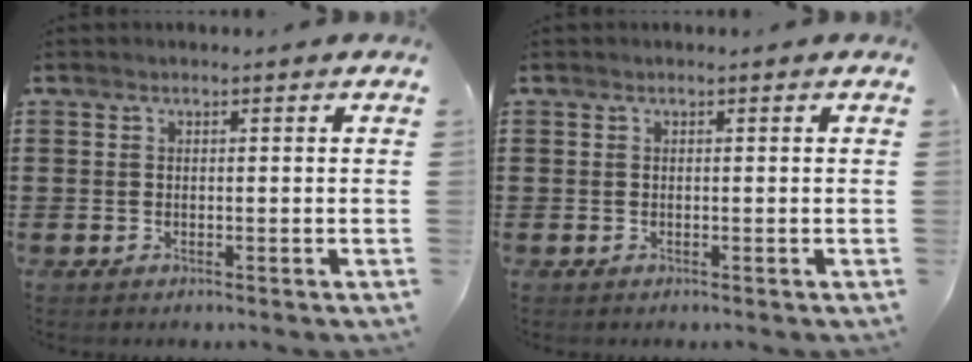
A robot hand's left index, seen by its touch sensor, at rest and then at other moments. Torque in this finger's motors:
{"motor_torque": [0.00, 0.00, 0.05, -0.01]}